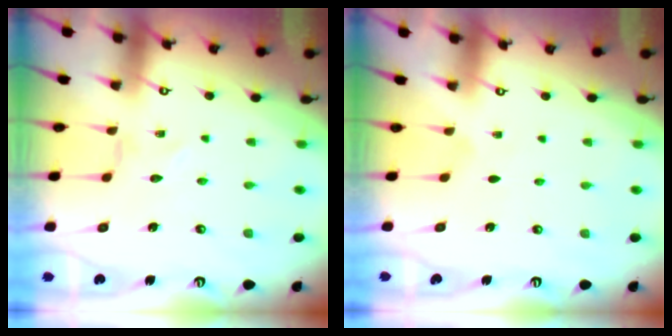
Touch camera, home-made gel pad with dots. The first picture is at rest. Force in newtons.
{"total": 1.3, "press": 1.3, "slide": 0.4}